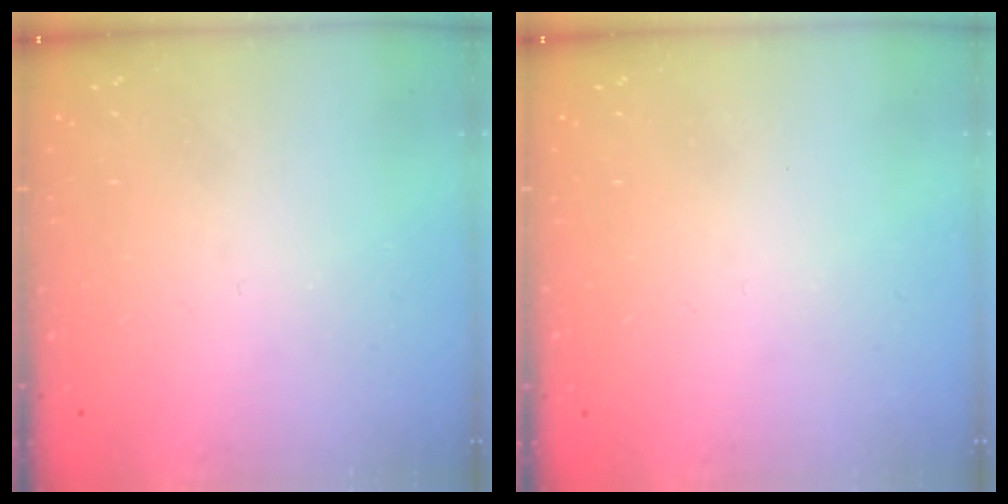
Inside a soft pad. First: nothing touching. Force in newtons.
{"total": 0.0}